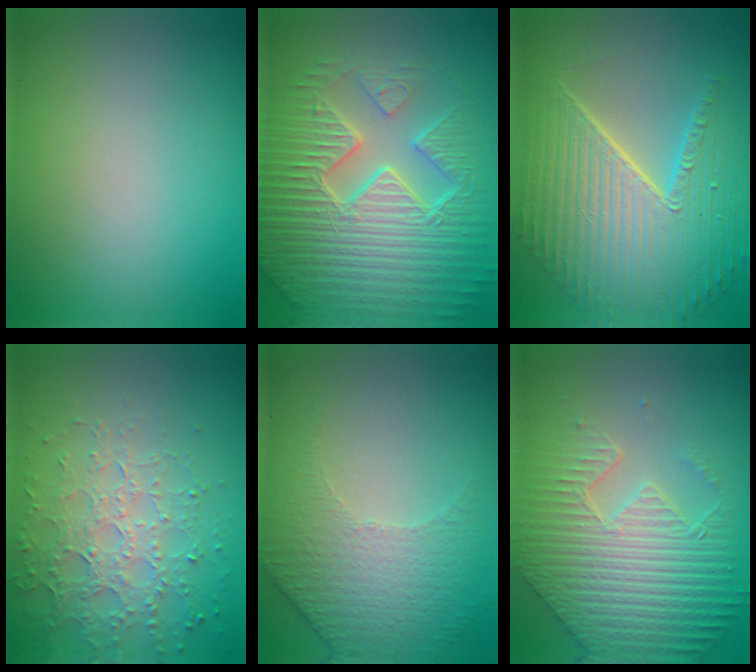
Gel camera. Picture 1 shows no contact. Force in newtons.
{"total": 9.7, "press": 6.9, "slide": 6.8}
{"total": 10.6, "press": 6.9, "slide": 8.1}
{"total": 4.8, "press": 4.3, "slide": 2.1}
{"total": 4.9, "press": 3.2, "slide": 3.6}
{"total": 9.2, "press": 6.5, "slide": 6.5}